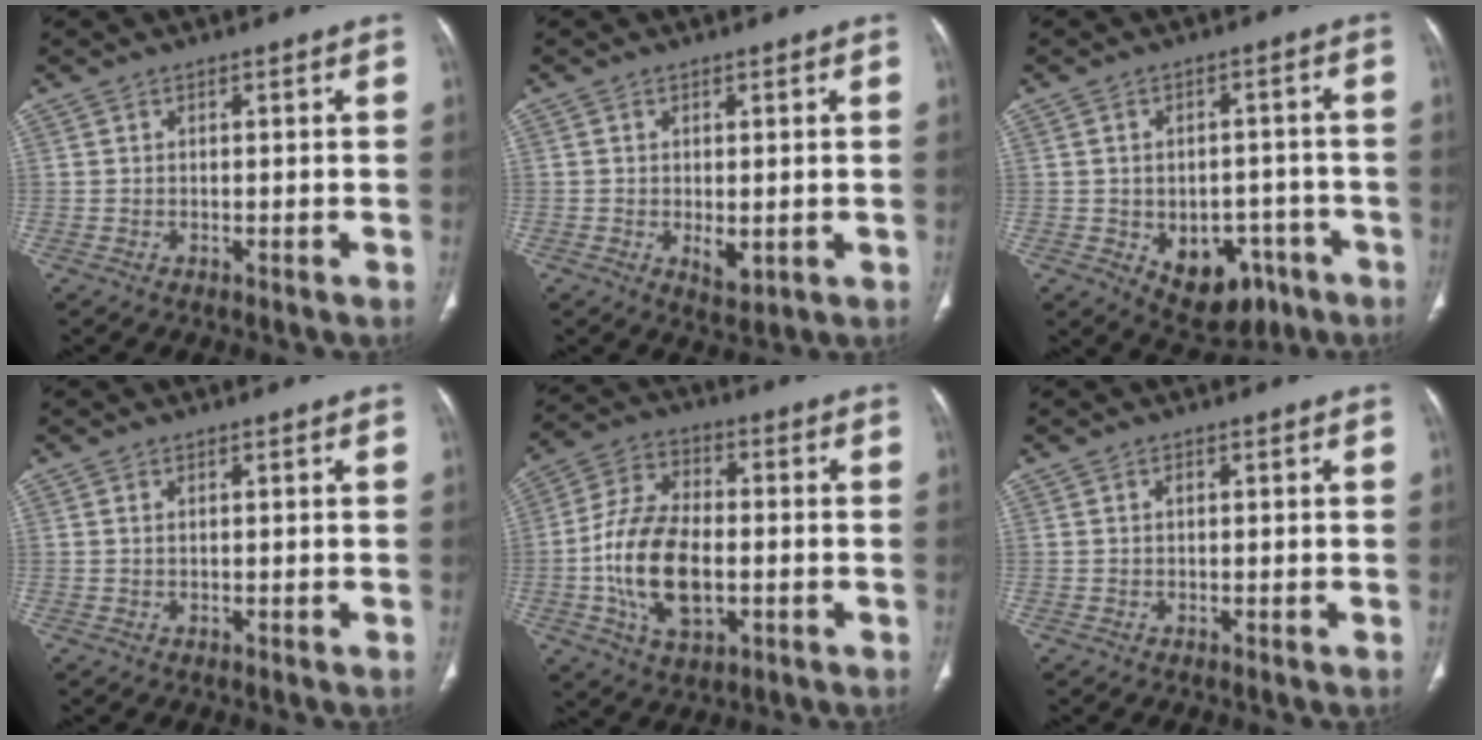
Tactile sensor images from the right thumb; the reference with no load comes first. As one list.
[{"total": 3.7, "force": [-0.6, 2.1, 3.0], "torque": [-0.038, -0.009, 0.000]}, {"total": 12.1, "force": [-5.2, 8.5, 6.9], "torque": [-0.064, 0.035, -0.056]}, {"total": 0.5, "force": [0.2, 0.2, 0.4], "torque": [-0.009, 0.002, 0.003]}, {"total": 15.6, "force": [-2.6, 9.0, 12.5], "torque": [-0.230, 0.015, -0.043]}, {"total": 0.7, "force": [0.2, 0.4, 0.5], "torque": [-0.007, 0.001, 0.001]}]